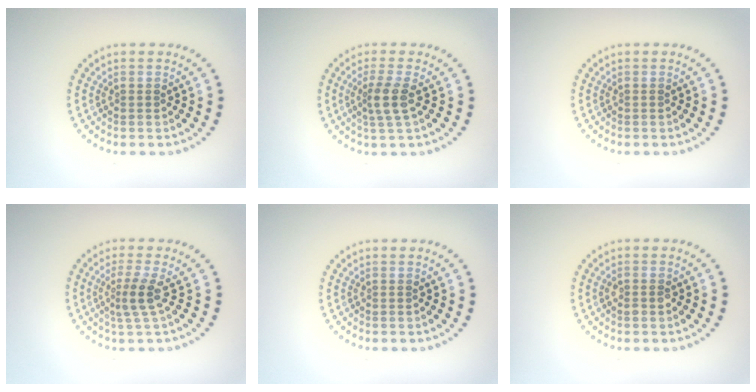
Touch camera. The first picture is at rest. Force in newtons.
{"total": 2.5, "press": 1.9, "slide": 1.6}
{"total": 0.0}
{"total": 2.5, "press": 1.7, "slide": 1.8}
{"total": 0.0}
{"total": 1.0, "press": 1.0, "slide": 0.3}